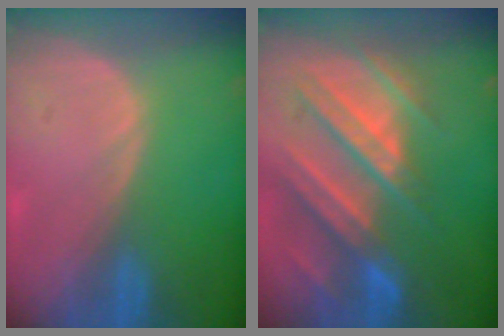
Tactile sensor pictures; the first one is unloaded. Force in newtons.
{"total": 11.1, "press": 9.8, "slide": 5.2}